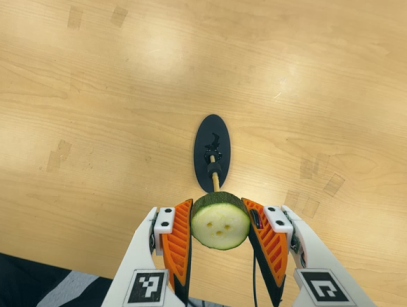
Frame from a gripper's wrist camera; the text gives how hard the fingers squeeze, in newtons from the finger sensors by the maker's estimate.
{"total": 8.0, "left": 8.0, "right": 8.0}